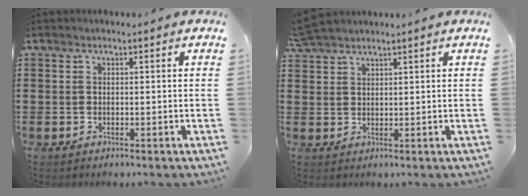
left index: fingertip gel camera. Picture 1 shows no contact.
{"total": 3.0, "force": [2.8, 0.5, 0.9], "torque": [-0.025, -0.001, 0.056]}